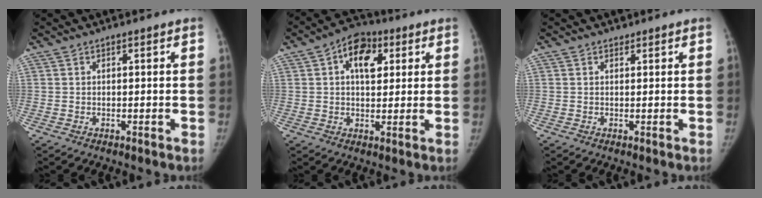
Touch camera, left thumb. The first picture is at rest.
{"total": 9.2, "force": [3.2, 5.7, 6.5], "torque": [-0.074, 0.003, 0.041]}
{"total": 0.7, "force": [0.6, 0.3, -0.1], "torque": [0.002, -0.005, 0.007]}